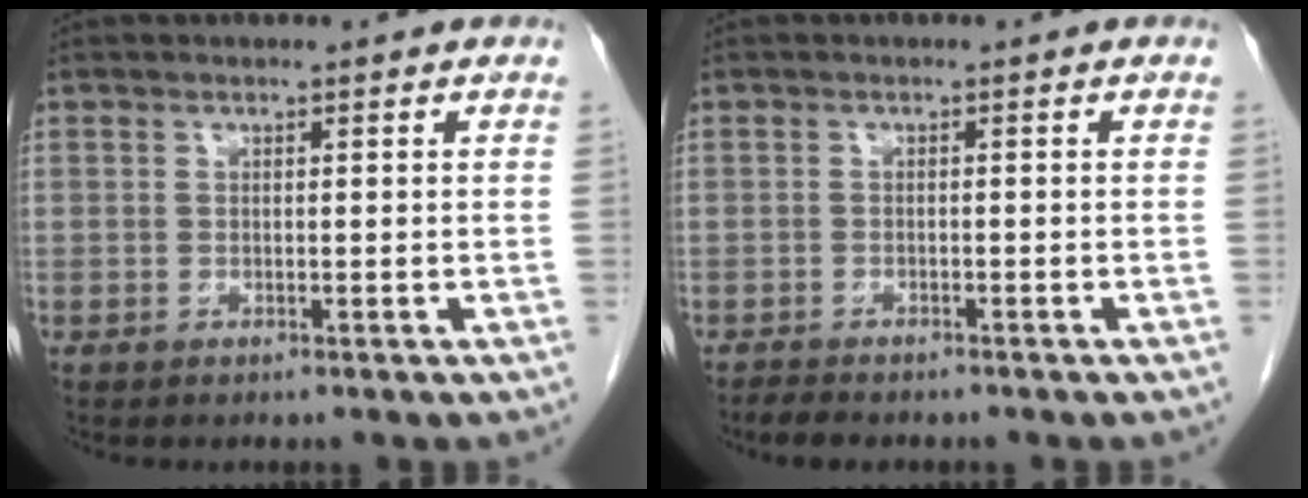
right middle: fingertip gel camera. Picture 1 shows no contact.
{"total": 2.8, "force": [-2.4, 0.8, 1.1], "torque": [-0.024, -0.007, -0.034]}